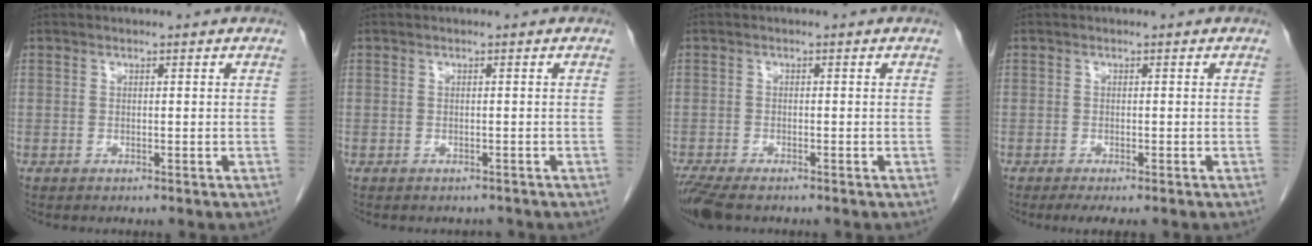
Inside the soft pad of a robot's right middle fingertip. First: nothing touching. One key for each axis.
{"total": 1.2, "fx": -1.1, "fy": 0.5, "fz": 0.0, "tx": -0.006, "ty": -0.002, "tz": -0.016}
{"total": 5.6, "fx": -4.4, "fy": 1.5, "fz": 3.1, "tx": -0.062, "ty": -0.015, "tz": -0.077}
{"total": 3.2, "fx": -2.4, "fy": 0.8, "fz": 2.0, "tx": -0.030, "ty": -0.011, "tz": -0.032}